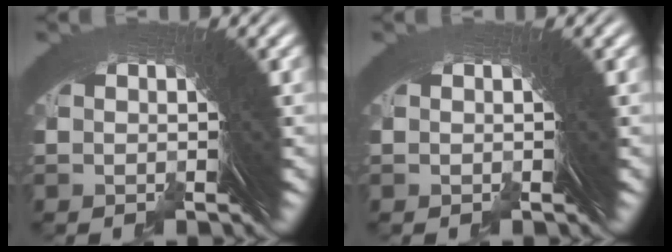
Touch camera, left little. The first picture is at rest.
{"total": 0.0}